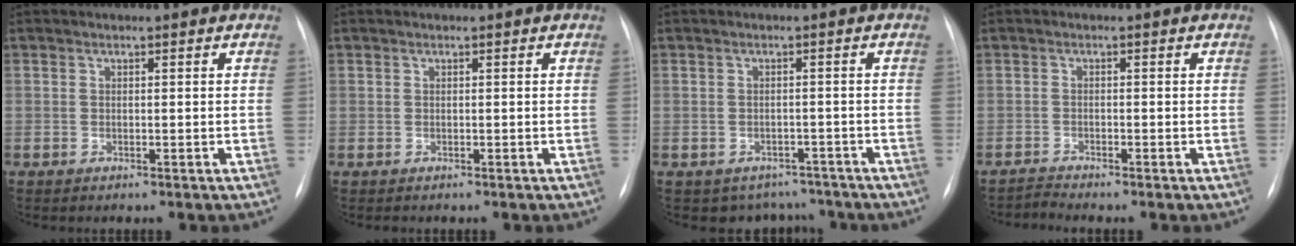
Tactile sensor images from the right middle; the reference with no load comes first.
{"total": 0.7, "force": [-0.3, 0.6, -0.1], "torque": [0.004, 0.007, -0.008]}
{"total": 5.5, "force": [-4.6, 3.1, -0.1], "torque": [0.013, 0.022, -0.053]}
{"total": 1.4, "force": [-1.2, -0.4, -0.5], "torque": [0.017, -0.009, -0.021]}